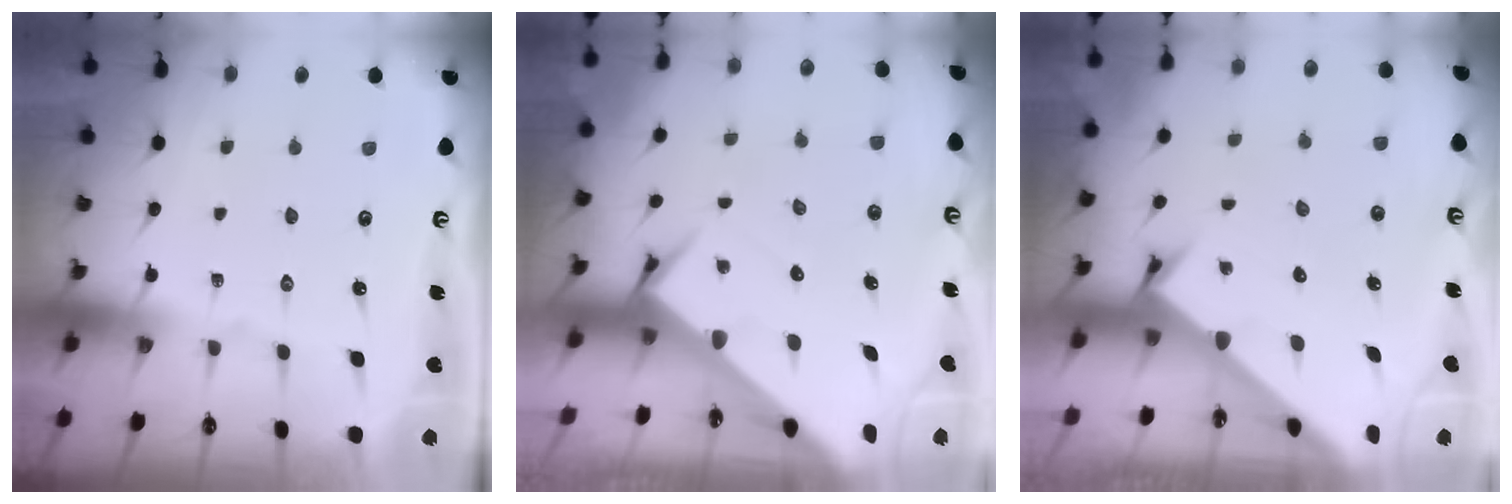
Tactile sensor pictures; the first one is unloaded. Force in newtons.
{"total": 4.5, "press": 4.5, "slide": 0.5}
{"total": 2.5, "press": 2.5, "slide": 0.2}